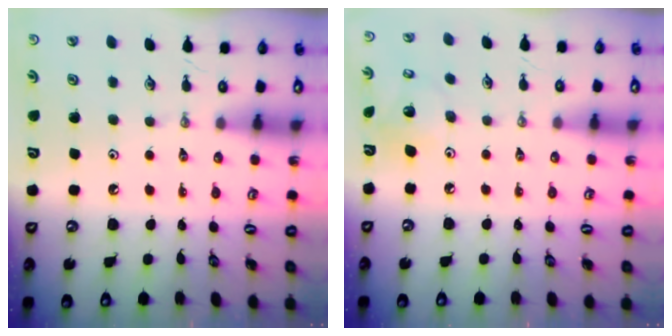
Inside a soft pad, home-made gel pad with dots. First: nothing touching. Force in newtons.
{"total": 7.1, "press": 7.1, "slide": 0.2}